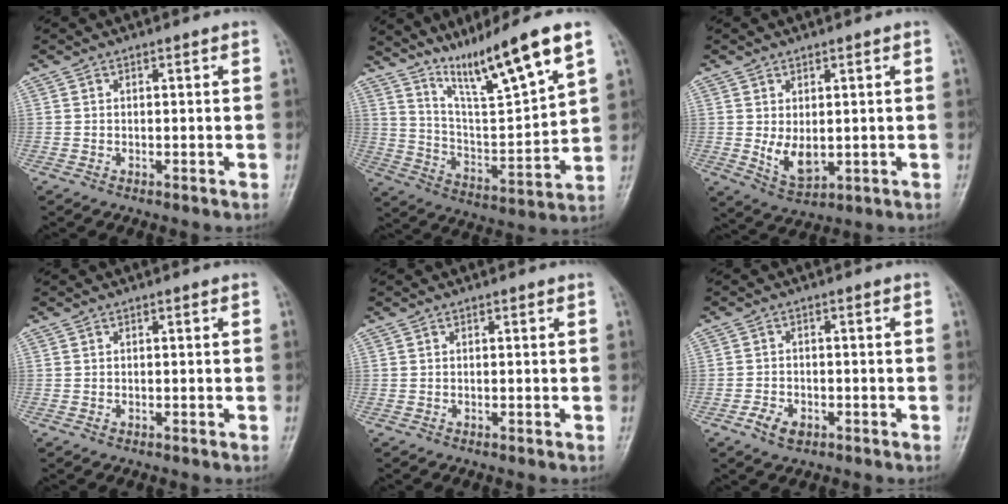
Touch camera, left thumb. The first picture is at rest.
{"total": 16.1, "force": [11.1, 0.8, 11.7], "torque": [-0.192, -0.059, 0.203]}
{"total": 5.9, "force": [0.0, 3.5, 4.8], "torque": [-0.075, -0.011, 0.015]}
{"total": 0.6, "force": [-0.2, 0.4, 0.4], "torque": [-0.007, 0.006, 0.000]}
{"total": 0.0}
{"total": 3.6, "force": [-2.0, 2.2, 2.1], "torque": [-0.037, 0.010, -0.033]}